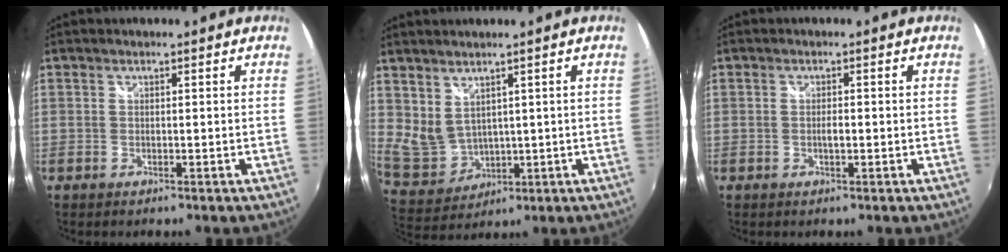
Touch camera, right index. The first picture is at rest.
{"total": 6.8, "force": [3.6, 4.3, 3.7], "torque": [-0.074, -0.006, 0.095]}
{"total": 1.2, "force": [-0.3, 0.4, 1.1], "torque": [-0.020, 0.002, -0.005]}